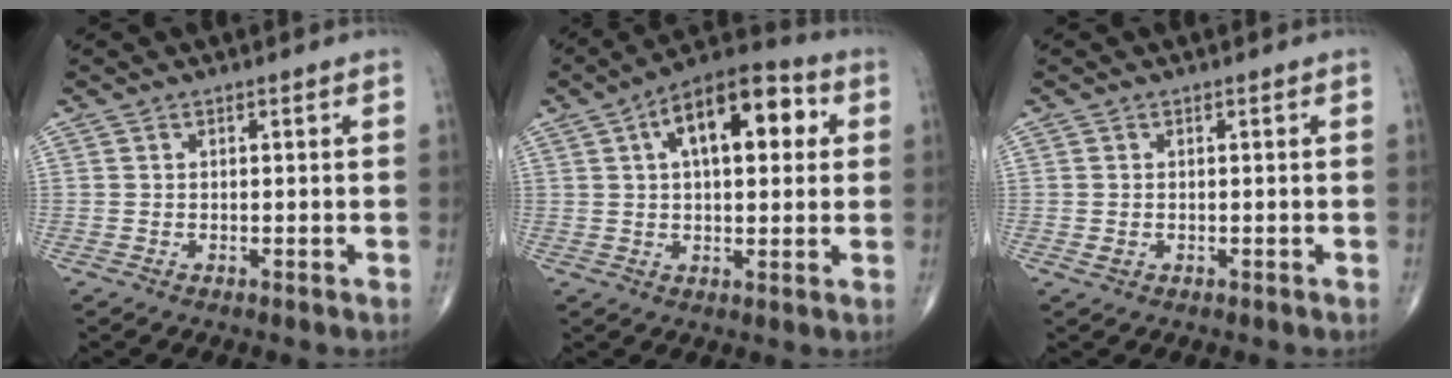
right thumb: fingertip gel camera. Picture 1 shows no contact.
{"total": 15.5, "force": [4.4, 7.4, 12.8], "torque": [-0.171, 0.025, 0.061]}
{"total": 0.9, "force": [0.0, 0.6, 0.6], "torque": [-0.012, 0.001, 0.003]}